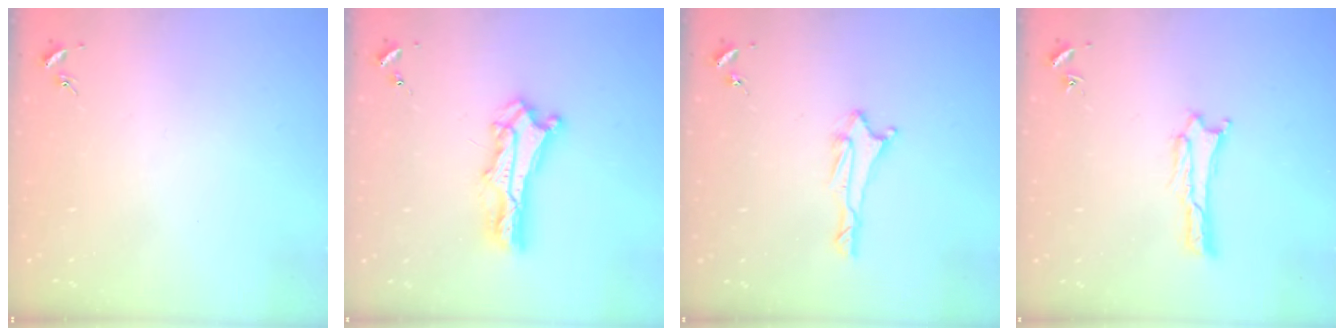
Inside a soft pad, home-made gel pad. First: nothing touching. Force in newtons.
{"total": 6.7, "press": 6.7, "slide": 0.5}
{"total": 1.7, "press": 1.6, "slide": 0.6}
{"total": 1.9, "press": 1.9, "slide": 0.1}